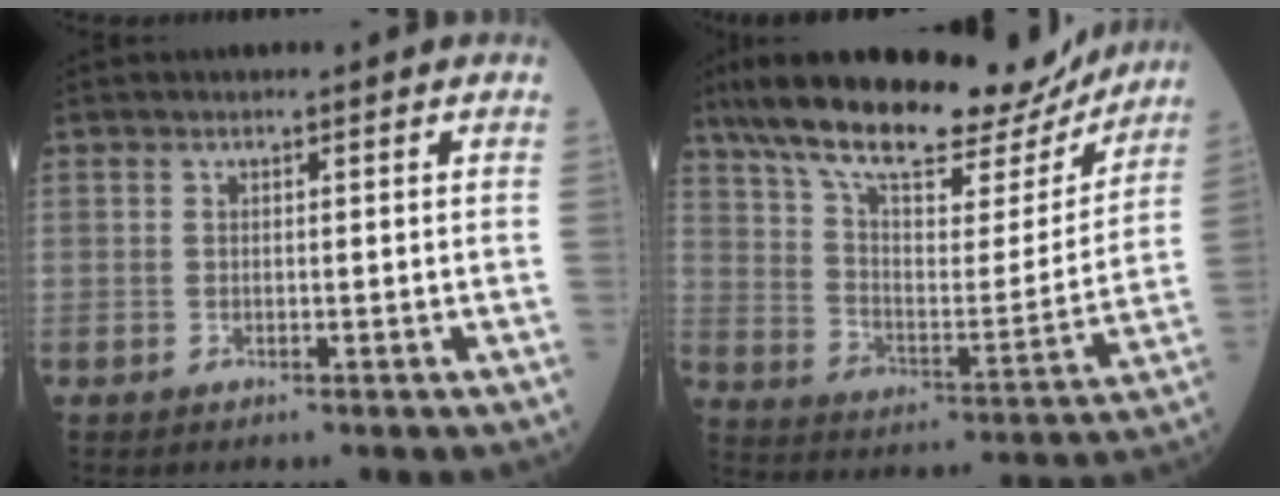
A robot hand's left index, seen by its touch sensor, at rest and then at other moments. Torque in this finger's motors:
{"motor_torque": [0.77, -1.36, 0.89, 0.10]}